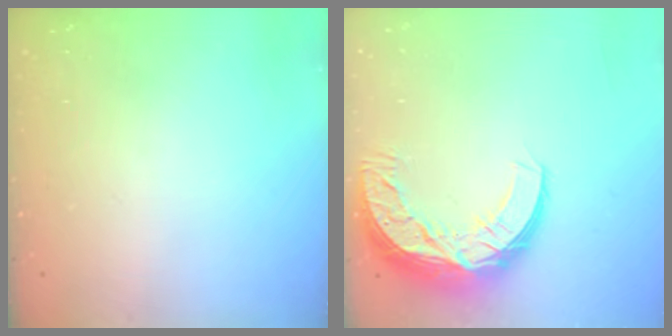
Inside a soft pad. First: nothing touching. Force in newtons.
{"total": 13.5, "press": 13.5, "slide": 0.8}